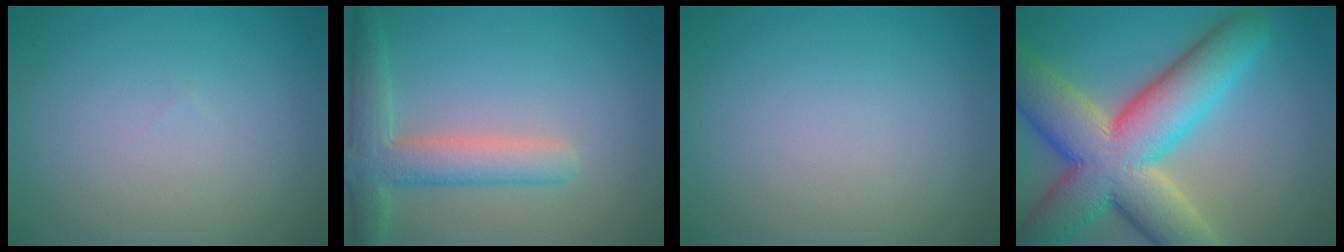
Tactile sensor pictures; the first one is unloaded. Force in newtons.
{"total": 4.6, "press": 4.6, "slide": 0.4}
{"total": 0.0}
{"total": 13.5, "press": 13.5, "slide": 1.1}